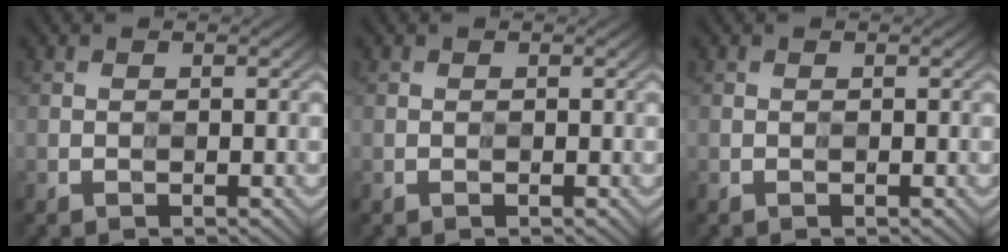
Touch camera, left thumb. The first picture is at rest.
{"total": 0.0}
{"total": 0.0}